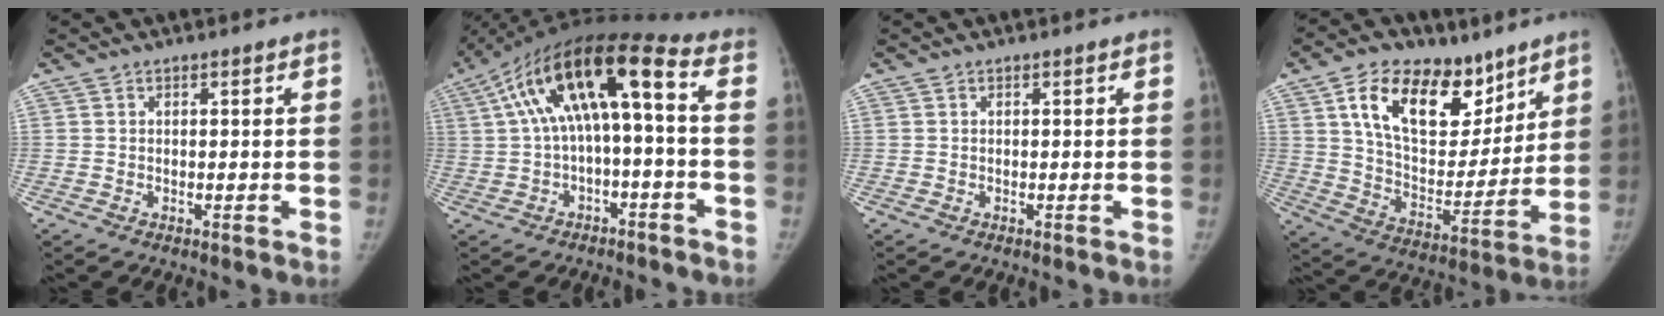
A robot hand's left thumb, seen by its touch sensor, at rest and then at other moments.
{"total": 15.1, "force": [1.2, 4.9, 14.2], "torque": [-0.265, 0.071, 0.021]}
{"total": 0.0}
{"total": 21.2, "force": [11.5, 12.3, 12.9], "torque": [-0.165, -0.049, 0.198]}